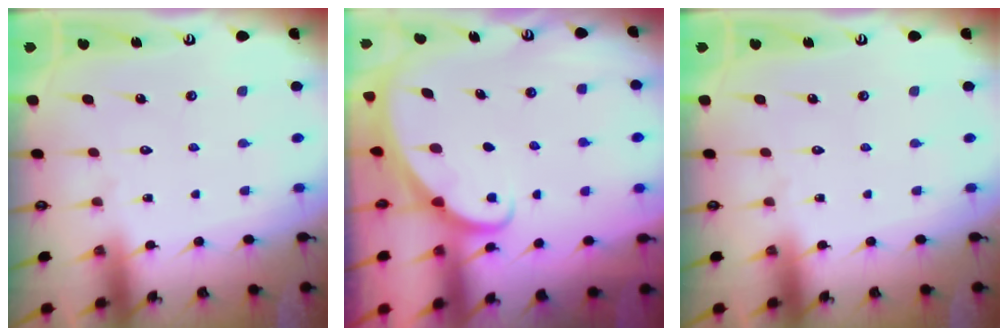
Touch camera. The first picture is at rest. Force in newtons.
{"total": 1.6, "press": 1.6, "slide": 0.1}
{"total": 0.0}